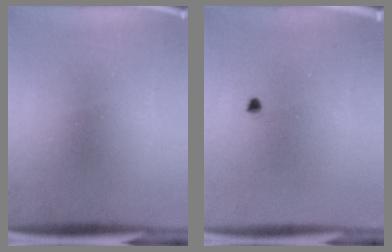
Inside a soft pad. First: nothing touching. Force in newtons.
{"total": 0.7}